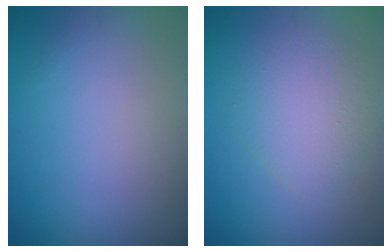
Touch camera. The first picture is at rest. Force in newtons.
{"total": 3.4, "press": 3.4, "slide": 0.3}